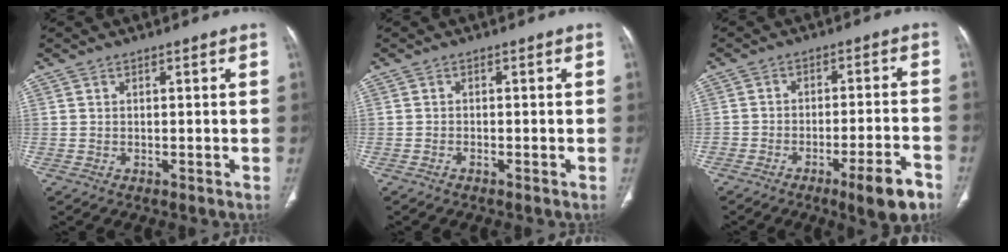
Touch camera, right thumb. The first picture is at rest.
{"total": 0.5, "force": [-0.5, 0.0, 0.2], "torque": [-0.006, 0.002, -0.010]}
{"total": 9.2, "force": [-5.7, 1.8, 7.0], "torque": [-0.094, 0.029, -0.081]}